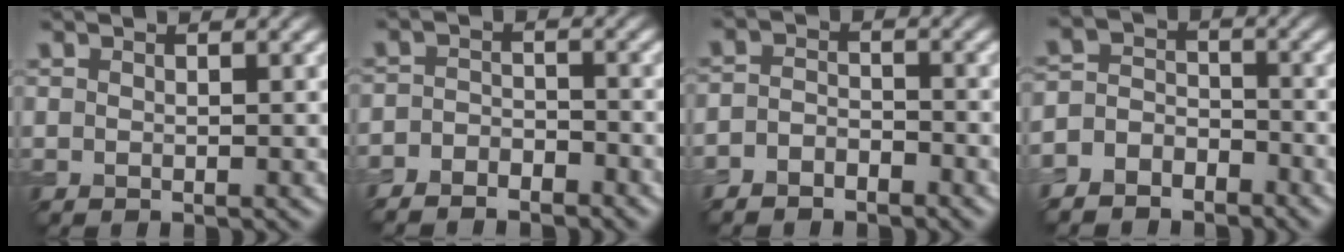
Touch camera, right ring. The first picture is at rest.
{"total": 3.2, "force": [-2.9, 1.2, 0.9], "torque": [-0.013, 0.000, -0.059]}
{"total": 2.5, "force": [-2.0, 1.3, 0.8], "torque": [-0.016, 0.003, -0.045]}
{"total": 5.2, "force": [-4.1, 3.0, 0.8], "torque": [0.007, 0.002, -0.077]}